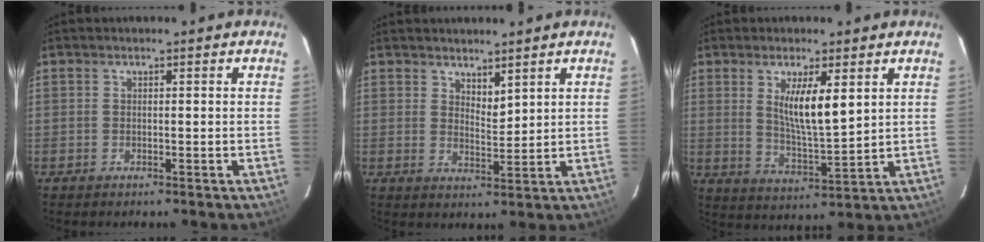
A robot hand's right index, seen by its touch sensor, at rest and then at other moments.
{"total": 3.5, "force": [2.8, 1.2, 1.6], "torque": [-0.023, -0.003, 0.049]}
{"total": 8.8, "force": [3.2, 1.9, 8.0], "torque": [-0.142, -0.013, 0.065]}